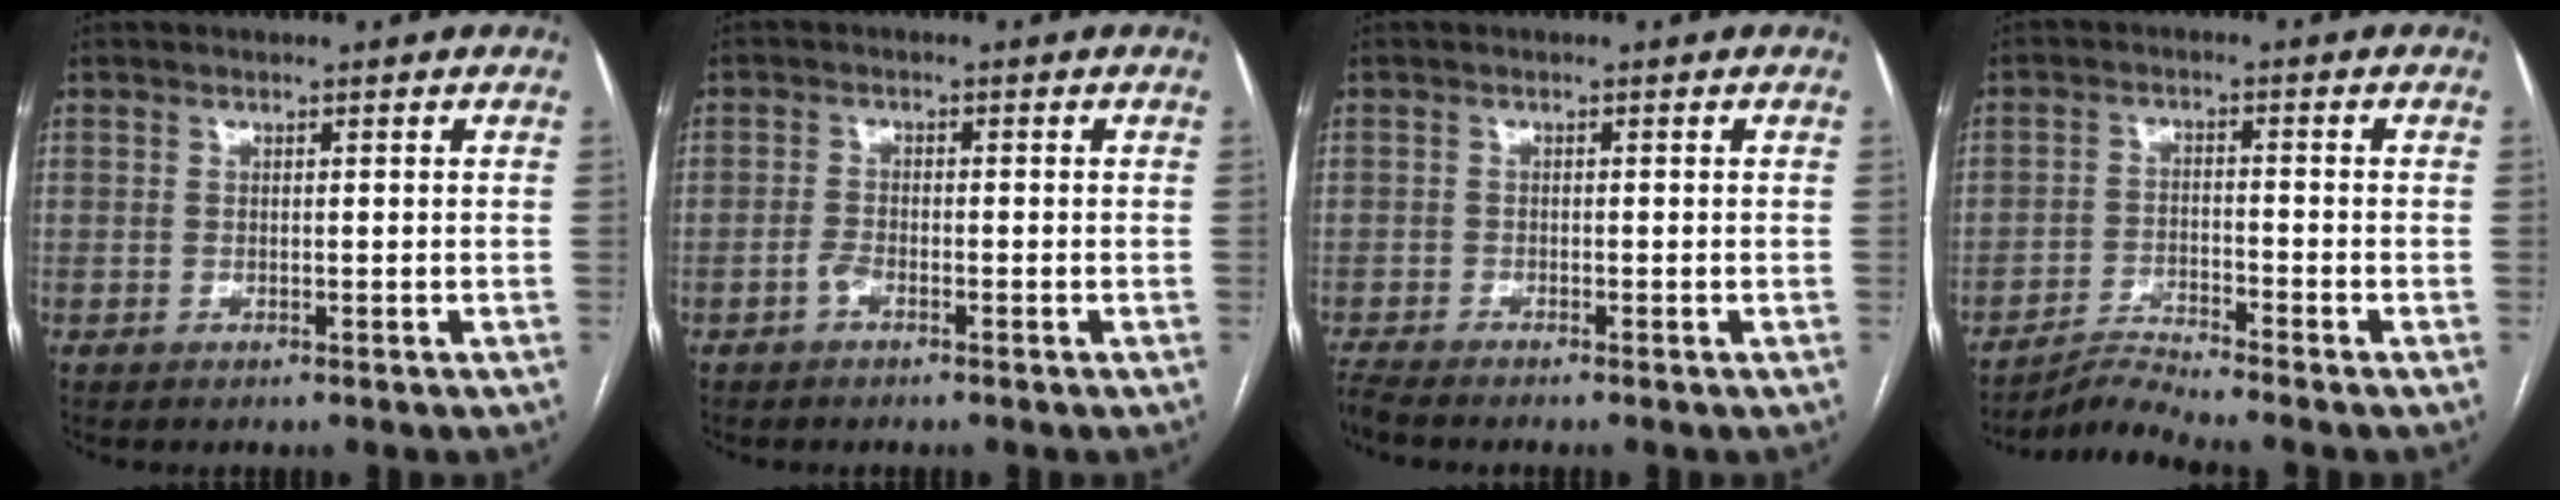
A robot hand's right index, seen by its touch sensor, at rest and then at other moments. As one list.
[{"total": 1.6, "force": [-1.1, 0.5, 1.0], "torque": [-0.022, 0.002, -0.021]}, {"total": 2.5, "force": [-2.3, -0.6, 0.6], "torque": [-0.019, -0.012, -0.047]}, {"total": 4.6, "force": [-4.2, -1.9, -0.1], "torque": [-0.011, -0.020, -0.078]}]